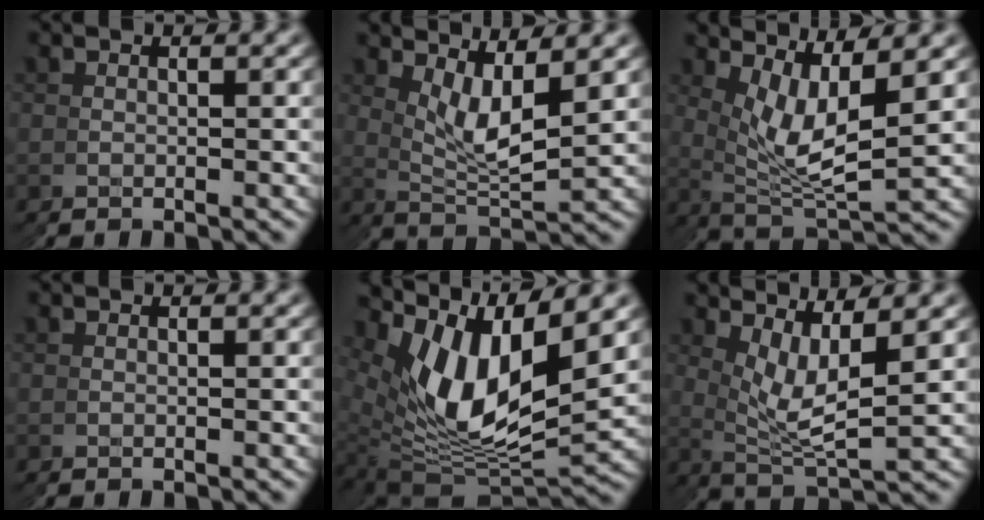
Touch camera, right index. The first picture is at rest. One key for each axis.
{"total": 3.5, "fx": 1.8, "fy": 1.4, "fz": 2.7, "tx": -0.051, "ty": -0.007, "tz": 0.031}
{"total": 5.8, "fx": 1.3, "fy": 3.1, "fz": 4.7, "tx": -0.090, "ty": -0.012, "tz": 0.024}
{"total": 0.0}
{"total": 12.7, "fx": 0.7, "fy": 9.0, "fz": 9.0, "tx": -0.172, "ty": -0.024, "tz": 0.019}
{"total": 4.9, "fx": 1.5, "fy": 3.0, "fz": 3.6, "tx": -0.079, "ty": -0.011, "tz": 0.025}